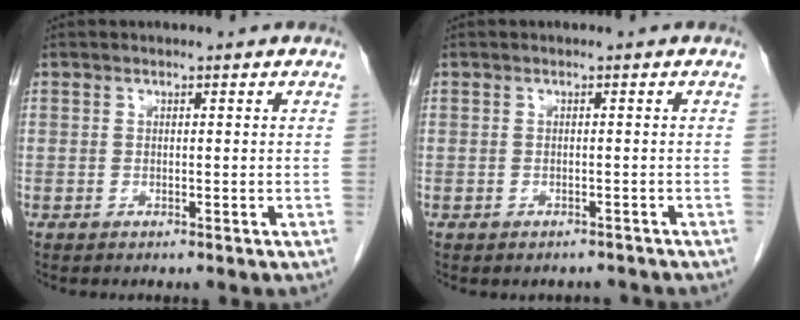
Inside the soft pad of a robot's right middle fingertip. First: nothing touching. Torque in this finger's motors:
{"motor_torque": [0.15, -0.14, 0.02, 0.03]}